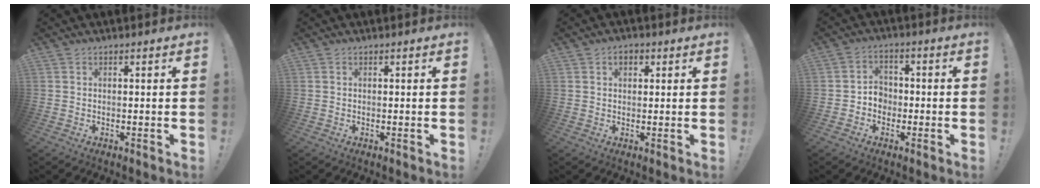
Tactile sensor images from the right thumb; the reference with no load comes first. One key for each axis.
{"total": 0.0}
{"total": 3.2, "fx": 1.2, "fy": 2.3, "fz": 1.9, "tx": -0.023, "ty": 0.001, "tz": 0.019}
{"total": 5.0, "fx": -1.5, "fy": 4.4, "fz": 1.9, "tx": -0.030, "ty": 0.012, "tz": -0.026}